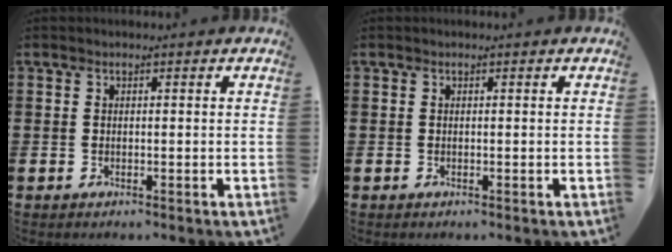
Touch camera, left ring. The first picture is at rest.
{"total": 0.0}